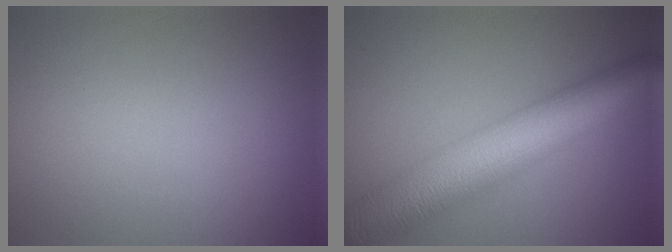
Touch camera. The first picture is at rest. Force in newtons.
{"total": 11.2, "press": 11.2, "slide": 0.4}